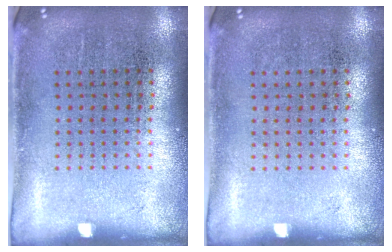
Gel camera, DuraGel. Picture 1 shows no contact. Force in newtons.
{"total": 0.0}